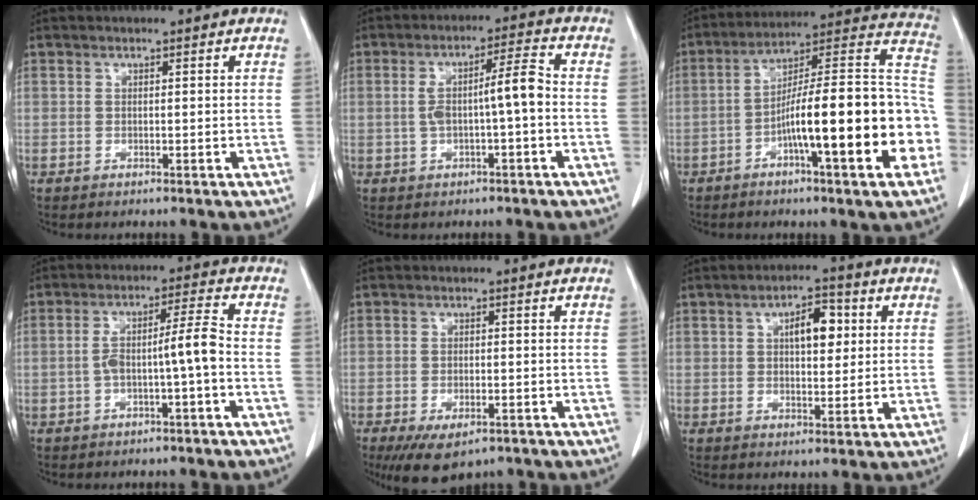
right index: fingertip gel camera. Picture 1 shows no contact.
{"total": 6.4, "force": [-0.5, 0.6, 6.3], "torque": [-0.111, 0.023, -0.003]}
{"total": 21.8, "force": [-6.0, 2.3, 20.8], "torque": [-0.232, 0.030, -0.087]}
{"total": 5.7, "force": [-1.5, -0.1, 5.5], "torque": [-0.099, 0.027, -0.017]}
{"total": 7.4, "force": [-4.9, 3.2, 4.4], "torque": [-0.068, -0.008, -0.073]}
{"total": 5.9, "force": [1.6, 2.5, 5.1], "torque": [-0.079, 0.012, 0.025]}